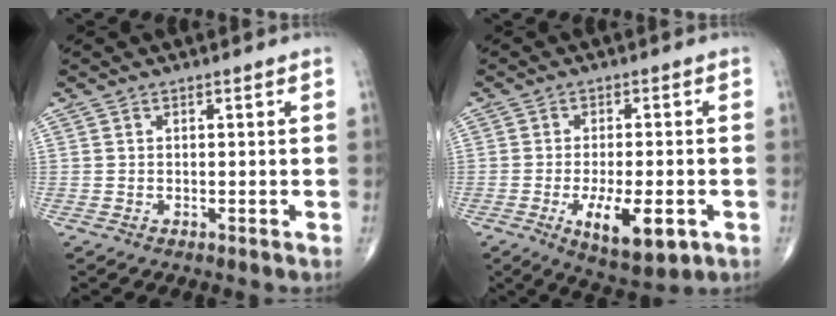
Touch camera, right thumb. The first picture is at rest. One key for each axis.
{"total": 10.3, "fx": -3.5, "fy": 3.9, "fz": 8.9, "tx": -0.138, "ty": -0.005, "tz": -0.046}